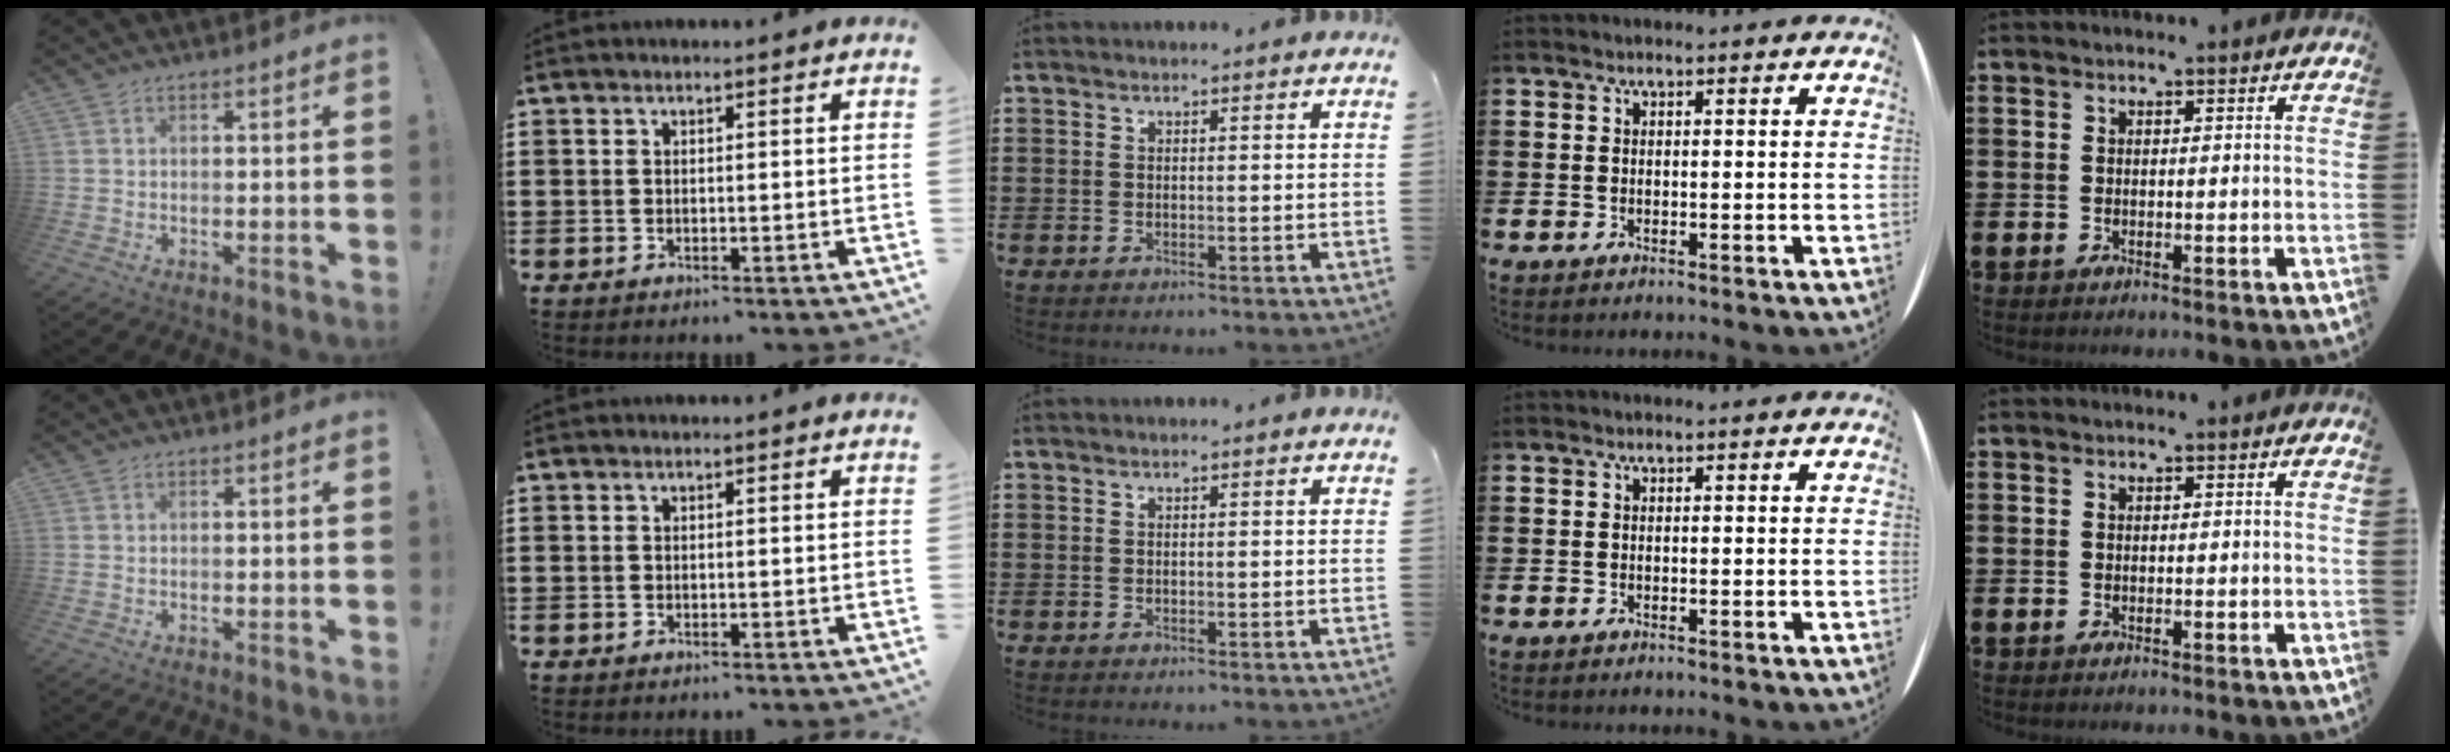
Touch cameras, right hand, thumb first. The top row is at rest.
{}